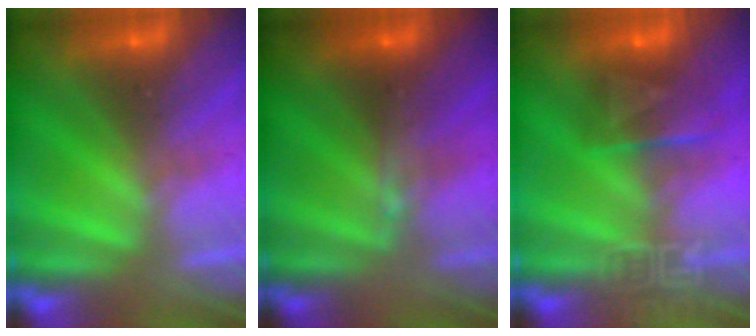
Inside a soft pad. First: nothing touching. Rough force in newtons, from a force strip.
{"total": 2.9}
{"total": 9.1}